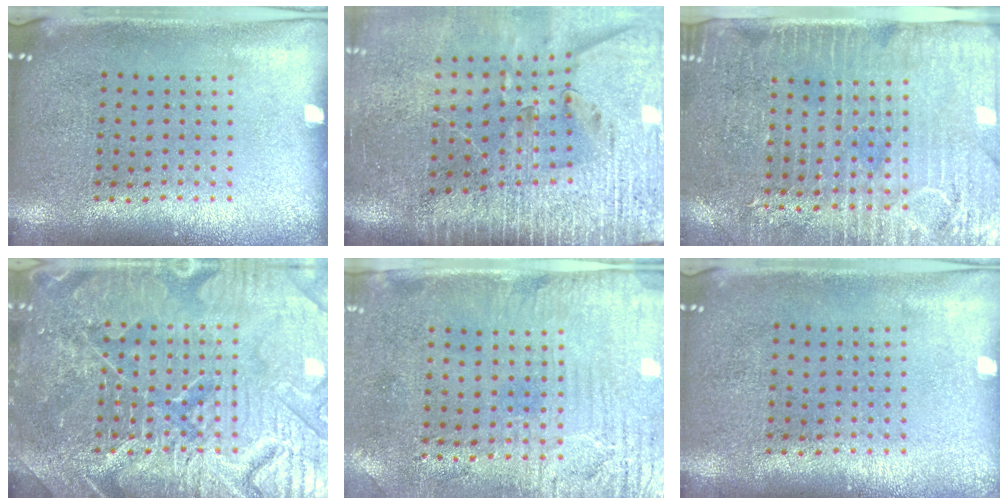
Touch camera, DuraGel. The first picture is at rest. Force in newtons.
{"total": 3.7, "press": 3.2, "slide": 1.9}
{"total": 3.7, "press": 3.2, "slide": 1.7}
{"total": 7.8, "press": 7.7, "slide": 0.9}
{"total": 3.2, "press": 2.7, "slide": 1.8}
{"total": 0.0}